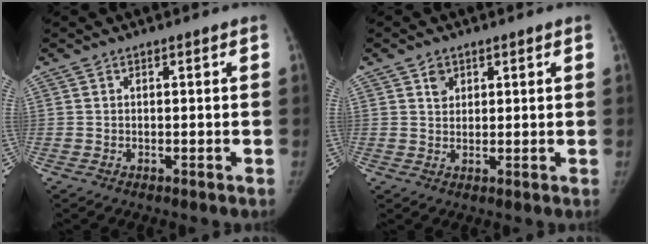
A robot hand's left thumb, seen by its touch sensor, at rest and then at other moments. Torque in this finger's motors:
{"motor_torque": [0.15, -0.02, 0.15, -0.30, 0.06]}